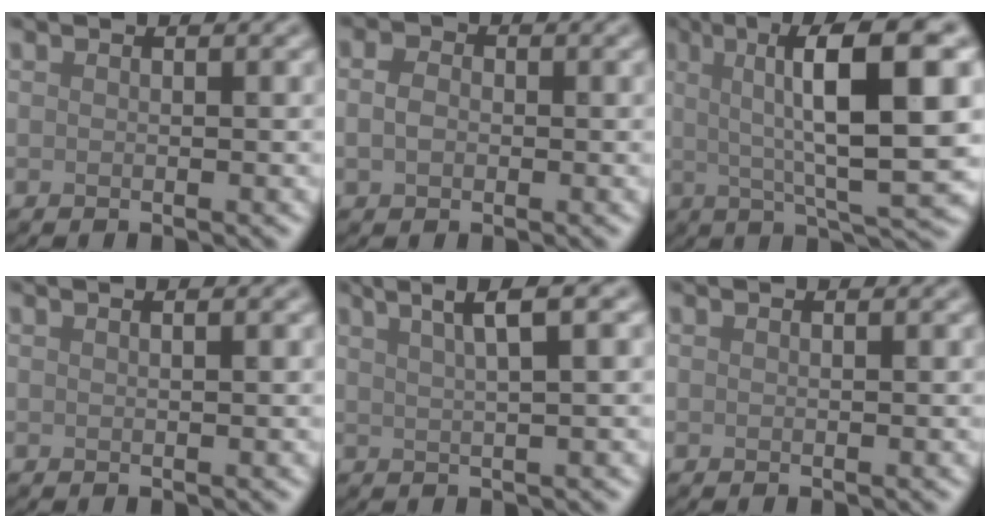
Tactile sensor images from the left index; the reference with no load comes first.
{"total": 2.0, "force": [0.0, 1.5, 1.2], "torque": [-0.026, 0.002, -0.006]}
{"total": 12.1, "force": [2.9, 2.7, 11.5], "torque": [-0.150, 0.015, 0.043]}
{"total": 1.3, "force": [0.7, 0.4, 1.0], "torque": [-0.008, -0.001, 0.004]}
{"total": 4.4, "force": [2.2, 1.0, 3.7], "torque": [-0.042, 0.017, 0.029]}
{"total": 0.0}